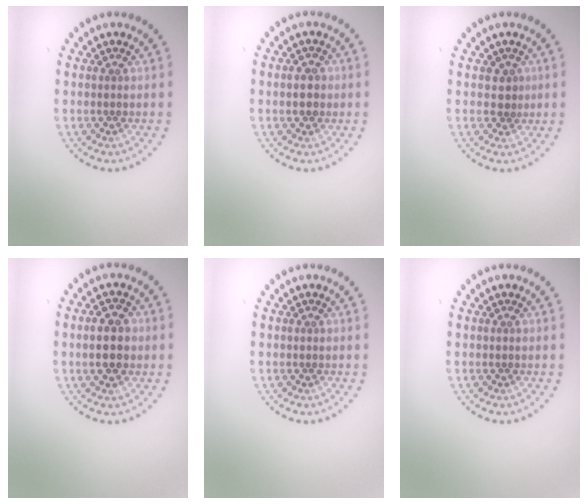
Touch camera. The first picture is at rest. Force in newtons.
{"total": 1.6, "press": 1.6, "slide": 0.3}
{"total": 1.2, "press": 1.0, "slide": 0.6}
{"total": 4.1, "press": 4.1, "slide": 0.2}
{"total": 0.0}
{"total": 0.0}